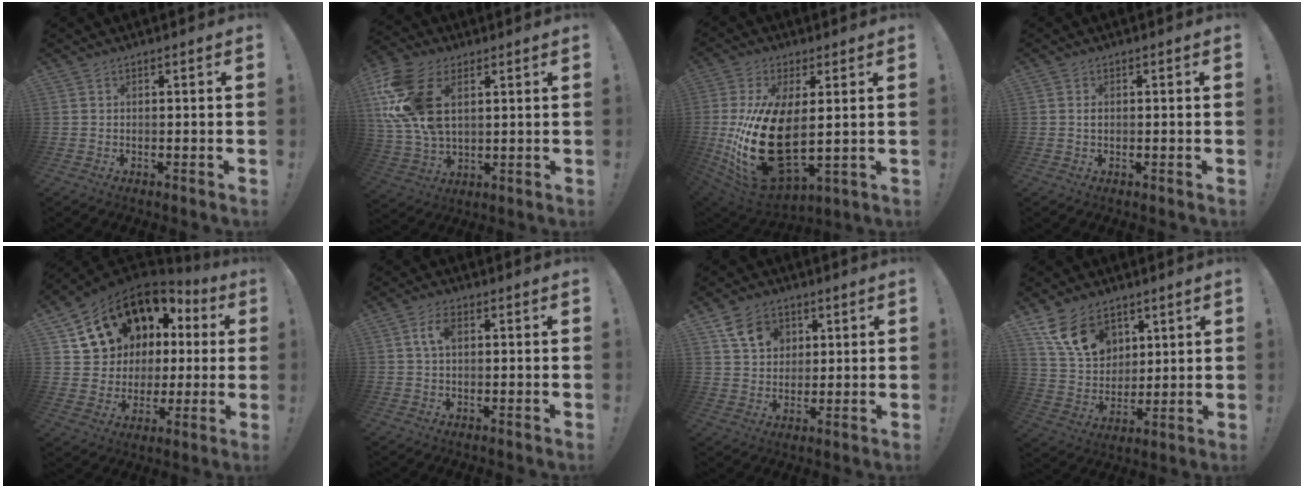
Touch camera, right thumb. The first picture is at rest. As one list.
[{"total": 18.7, "force": [6.1, 11.9, 13.1], "torque": [-0.274, -0.013, 0.114]}, {"total": 23.0, "force": [1.0, 11.7, 19.8], "torque": [-0.400, -0.035, 0.036]}, {"total": 0.9, "force": [-0.1, 0.6, 0.6], "torque": [-0.015, 0.004, 0.000]}, {"total": 14.7, "force": [8.1, 11.0, 5.4], "torque": [-0.090, -0.059, 0.178]}, {"total": 5.0, "force": [1.3, 2.7, 4.0], "torque": [-0.079, 0.009, 0.023]}, {"total": 9.9, "force": [4.8, 7.6, 4.1], "torque": [-0.055, -0.015, 0.093]}, {"total": 14.5, "force": [8.2, 9.8, 6.9], "torque": [-0.123, -0.030, 0.163]}]